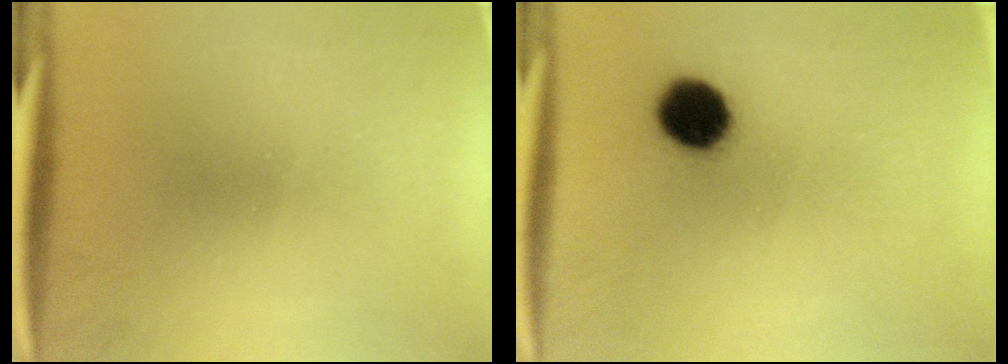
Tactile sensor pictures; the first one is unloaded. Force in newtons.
{"total": 7.9}